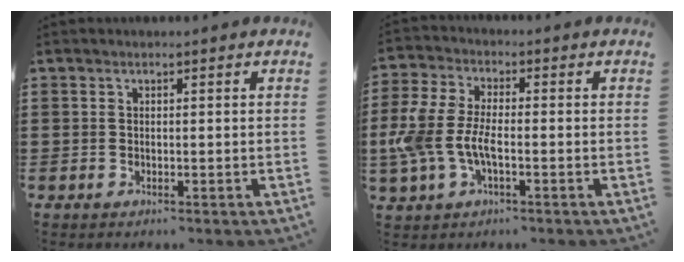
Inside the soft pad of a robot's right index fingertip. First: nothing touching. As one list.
[{"total": 7.2, "force": [-1.9, 3.5, 6.0], "torque": [-0.160, -0.010, -0.046]}]